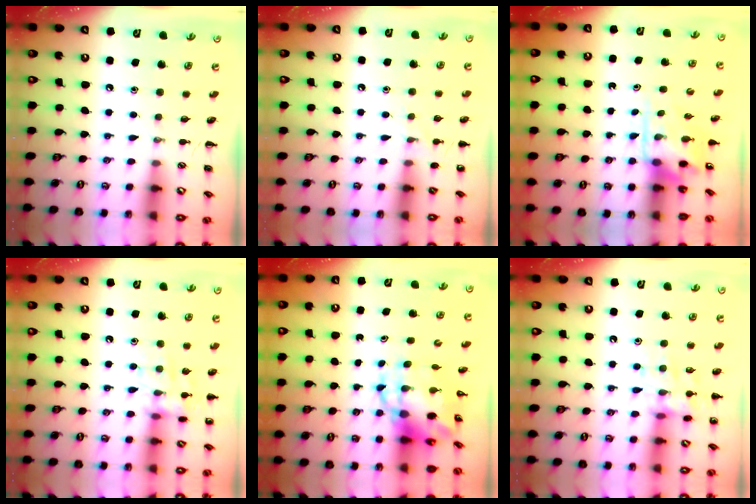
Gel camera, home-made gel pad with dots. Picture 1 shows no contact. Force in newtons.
{"total": 5.5, "press": 5.2, "slide": 1.9}
{"total": 4.2, "press": 4.2, "slide": 0.6}
{"total": 11.3, "press": 11.2, "slide": 1.0}
{"total": 7.1, "press": 6.8, "slide": 1.9}
{"total": 14.3, "press": 14.2, "slide": 1.8}